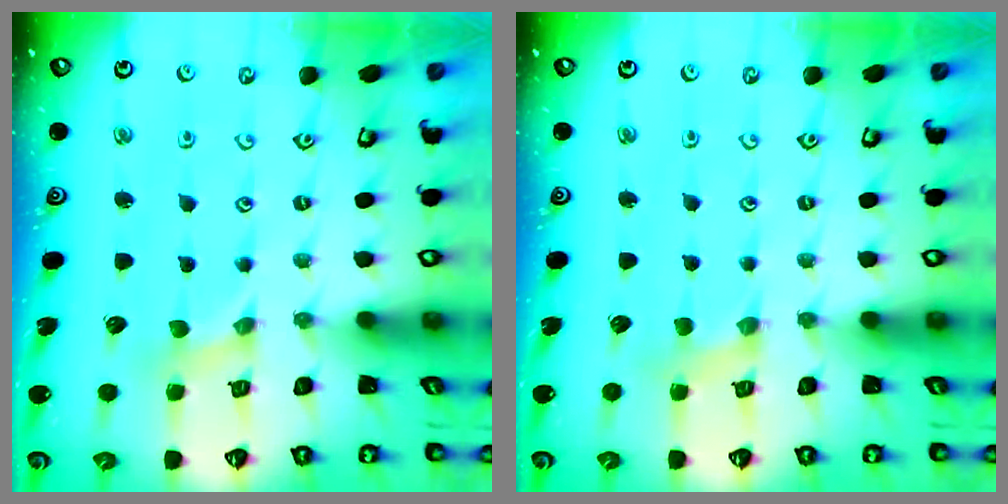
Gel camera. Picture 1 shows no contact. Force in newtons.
{"total": 1.7, "press": 1.7, "slide": 0.3}